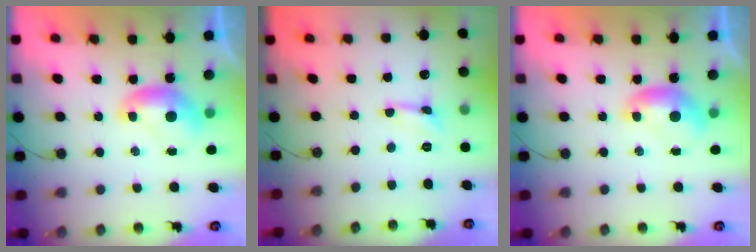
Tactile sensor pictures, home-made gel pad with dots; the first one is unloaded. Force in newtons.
{"total": 0.0}
{"total": 0.0}